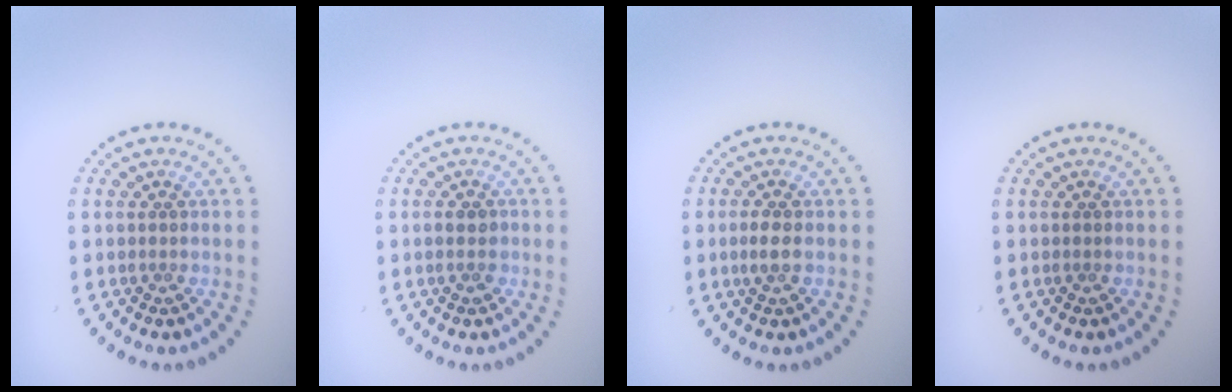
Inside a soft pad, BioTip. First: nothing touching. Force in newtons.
{"total": 1.4, "press": 1.4, "slide": 0.3}
{"total": 1.5, "press": 1.4, "slide": 0.3}
{"total": 0.0}